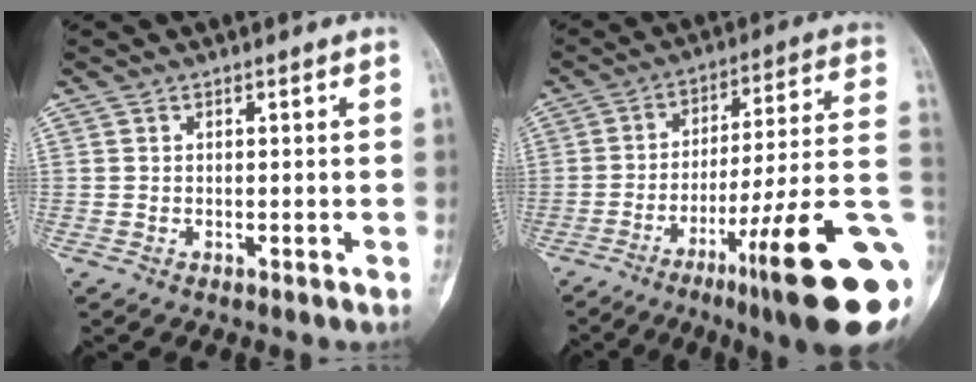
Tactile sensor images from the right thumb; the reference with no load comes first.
{"total": 24.2, "force": [-8.7, 3.1, 22.3], "torque": [-0.265, 0.039, -0.125]}